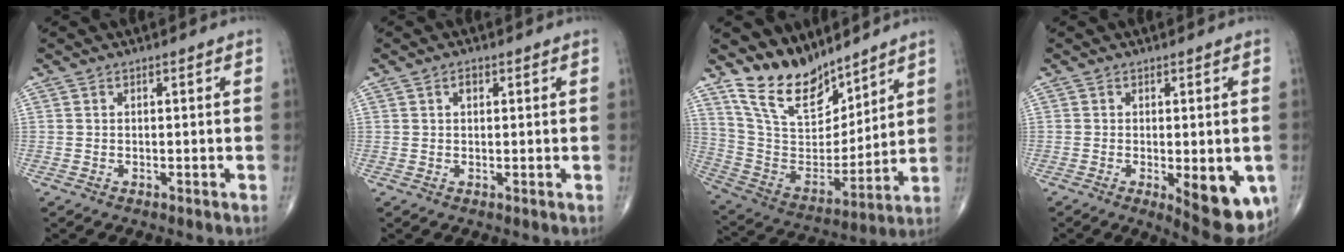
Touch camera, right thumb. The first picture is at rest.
{"total": 1.5, "force": [0.6, 0.9, 1.0], "torque": [-0.012, 0.000, 0.008]}
{"total": 14.8, "force": [12.3, 6.2, 5.6], "torque": [-0.068, -0.074, 0.248]}
{"total": 11.4, "force": [-3.2, 4.3, 10.0], "torque": [-0.118, -0.014, -0.033]}